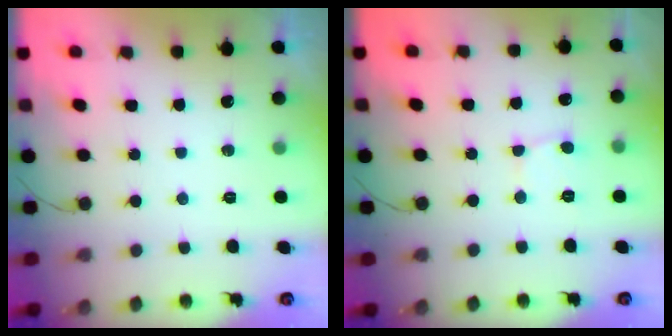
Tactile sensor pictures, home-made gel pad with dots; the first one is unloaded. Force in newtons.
{"total": 2.7, "press": 2.7, "slide": 0.3}